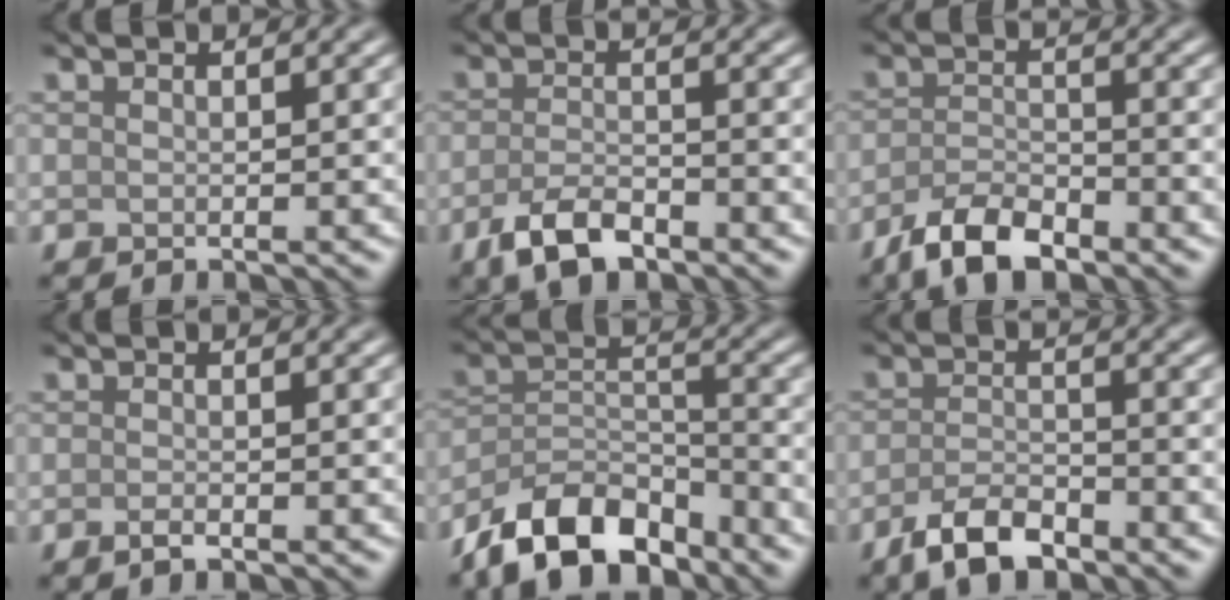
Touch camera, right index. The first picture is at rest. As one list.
[{"total": 4.2, "force": [-2.7, 1.7, 2.7], "torque": [-0.052, -0.004, -0.056]}, {"total": 4.9, "force": [-3.6, 1.9, 2.7], "torque": [-0.047, -0.007, -0.071]}, {"total": 0.9, "force": [-0.6, 0.2, 0.7], "torque": [-0.012, -0.001, -0.011]}, {"total": 8.6, "force": [-6.7, 3.6, 4.0], "torque": [-0.063, -0.004, -0.133]}, {"total": 4.3, "force": [-3.0, 1.6, 2.5], "torque": [-0.047, -0.003, -0.062]}]